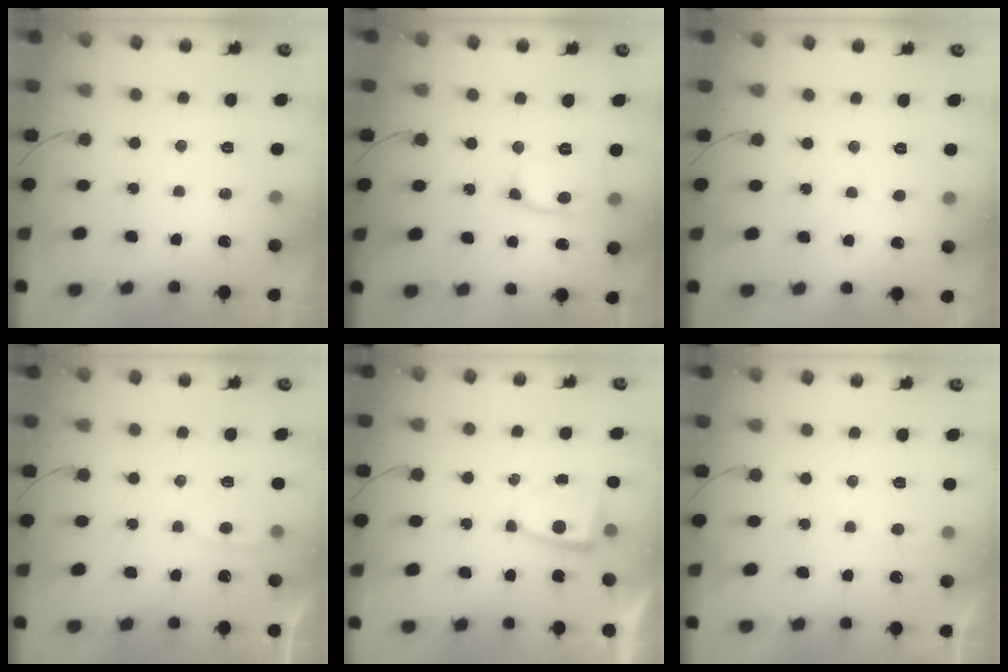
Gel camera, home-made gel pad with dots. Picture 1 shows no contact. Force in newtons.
{"total": 11.1, "press": 11.0, "slide": 1.3}
{"total": 2.6, "press": 2.6, "slide": 0.2}
{"total": 2.7, "press": 2.7, "slide": 0.3}
{"total": 2.9, "press": 2.9, "slide": 0.4}
{"total": 1.9, "press": 1.9, "slide": 0.3}